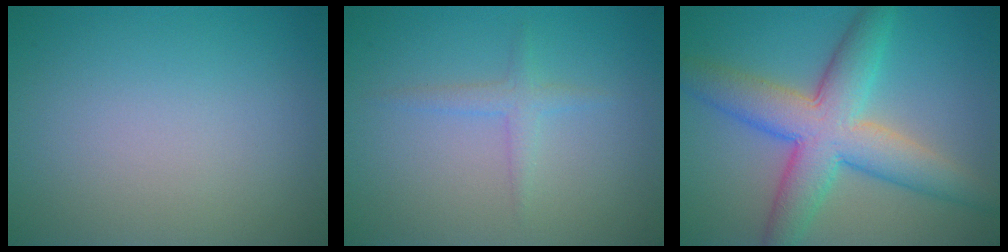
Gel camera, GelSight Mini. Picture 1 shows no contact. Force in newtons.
{"total": 1.5, "press": 1.5, "slide": 0.1}
{"total": 8.2, "press": 8.2, "slide": 0.3}